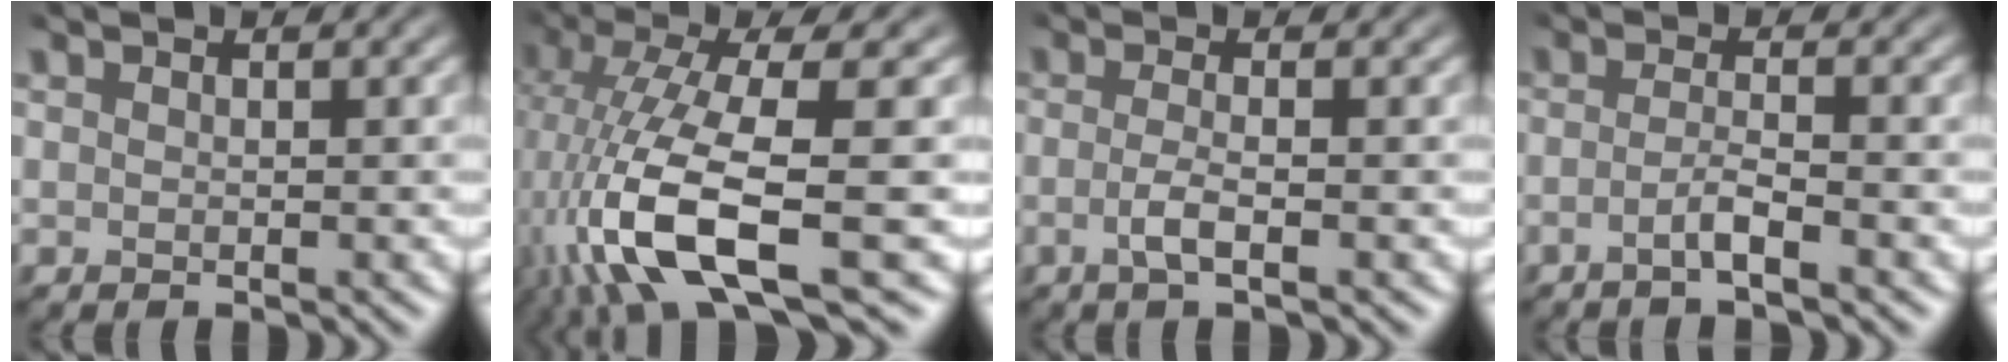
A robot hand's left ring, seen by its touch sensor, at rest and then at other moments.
{"total": 10.3, "force": [-4.7, 2.8, 8.7], "torque": [-0.193, -0.012, -0.073]}
{"total": 2.6, "force": [-1.4, 0.6, 2.1], "torque": [-0.040, -0.006, -0.023]}
{"total": 2.5, "force": [-1.7, 0.5, 1.8], "torque": [-0.034, -0.011, -0.031]}